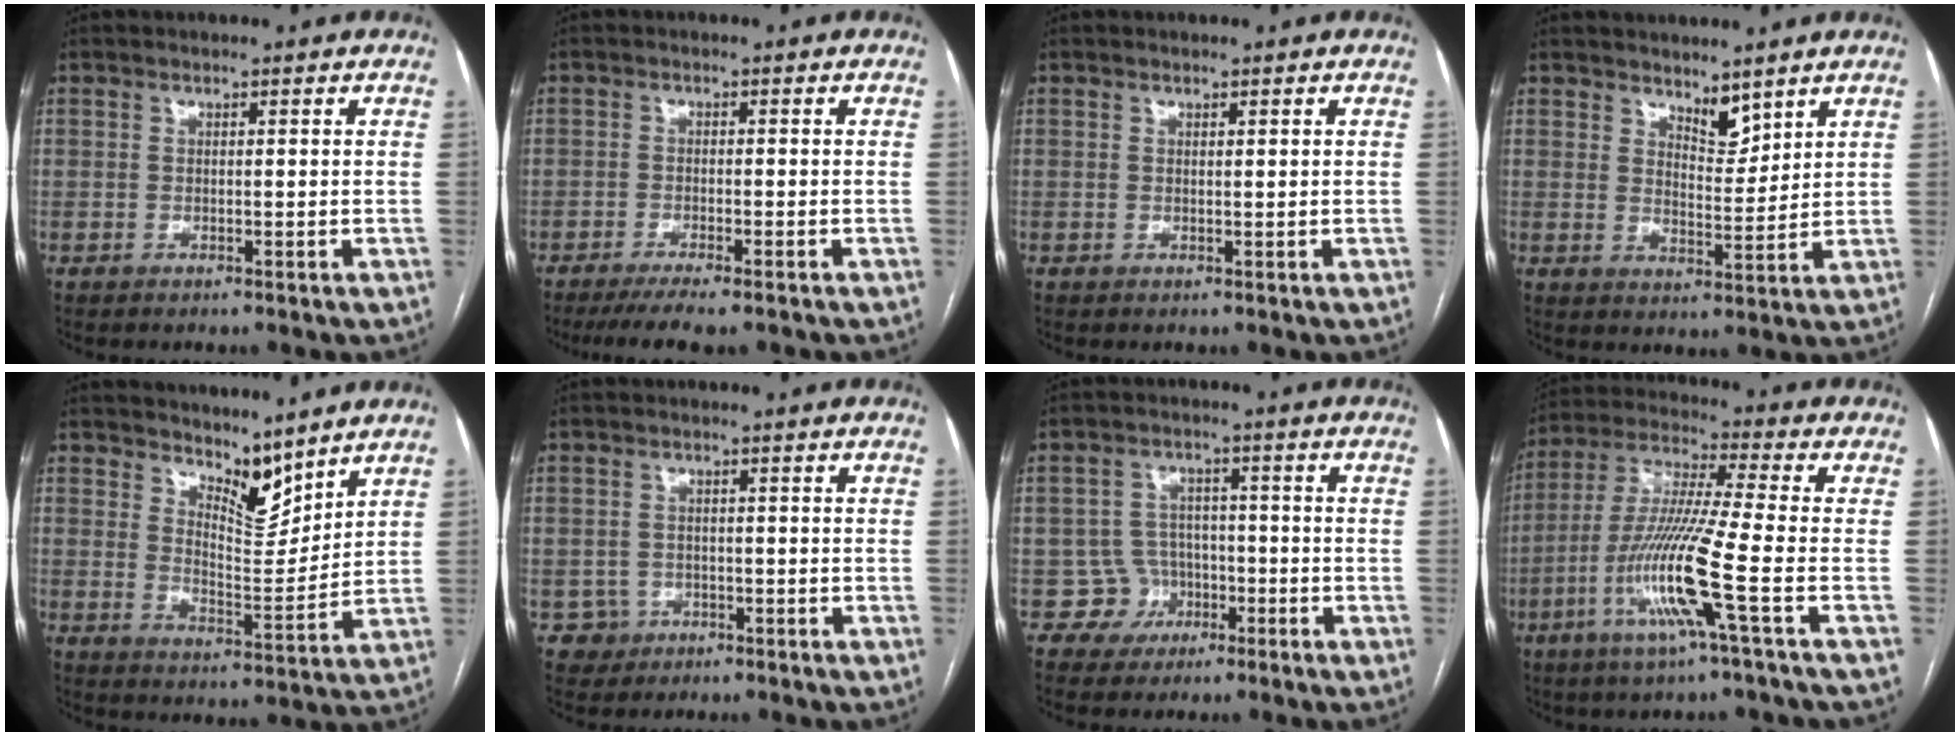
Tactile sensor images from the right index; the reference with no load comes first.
{"total": 6.3, "force": [-5.0, 0.6, 3.8], "torque": [-0.055, -0.012, -0.079]}
{"total": 0.0}
{"total": 4.5, "force": [3.7, 1.7, 1.9], "torque": [-0.030, -0.007, 0.069]}
{"total": 7.3, "force": [6.4, 2.1, 2.8], "torque": [-0.045, -0.012, 0.118]}
{"total": 3.0, "force": [-1.2, 2.7, -0.4], "torque": [0.016, 0.015, -0.019]}
{"total": 4.8, "force": [-2.0, 4.3, -0.4], "torque": [0.017, 0.018, -0.031]}
{"total": 13.5, "force": [-4.8, -1.3, 12.6], "torque": [-0.255, -0.014, -0.101]}